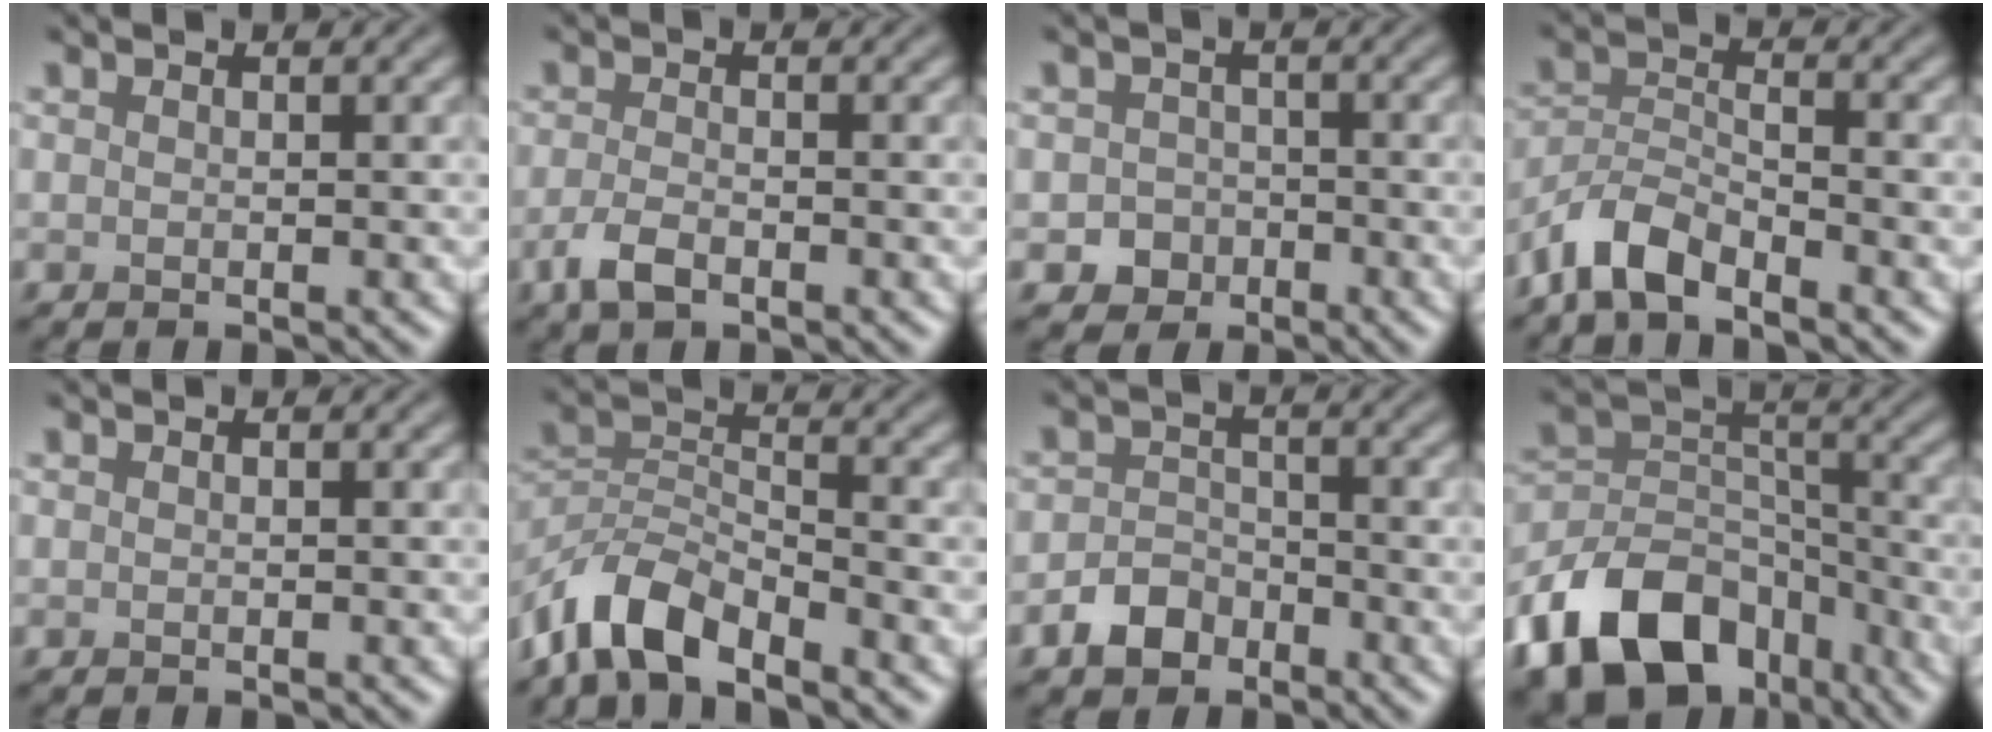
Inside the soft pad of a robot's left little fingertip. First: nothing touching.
{"total": 2.5, "force": [-1.4, 1.0, 1.8], "torque": [-0.042, -0.003, -0.033]}
{"total": 2.3, "force": [-1.0, 2.0, 0.4], "torque": [0.006, 0.002, -0.019]}
{"total": 4.3, "force": [-3.5, 1.3, 2.2], "torque": [-0.042, 0.001, -0.079]}
{"total": 0.0}
{"total": 6.2, "force": [-4.9, 2.2, 3.1], "torque": [-0.055, 0.002, -0.104]}
{"total": 2.9, "force": [-1.9, 1.9, 1.0], "torque": [-0.013, 0.007, -0.040]}
{"total": 12.9, "force": [-7.9, 8.0, 6.5], "torque": [-0.126, 0.005, -0.148]}